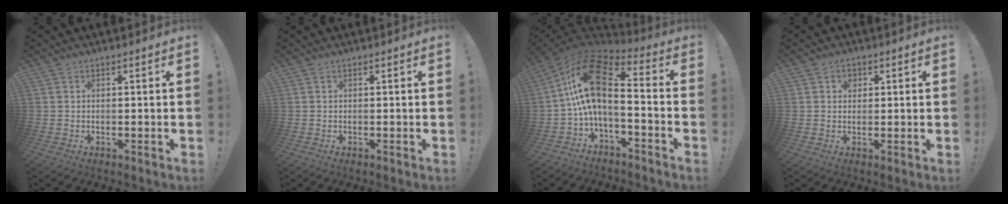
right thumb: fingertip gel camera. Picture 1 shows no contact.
{"total": 0.0}
{"total": 16.6, "force": [2.4, 7.9, 14.4], "torque": [-0.270, -0.004, 0.048]}
{"total": 2.6, "force": [0.8, 2.3, 1.1], "torque": [-0.009, -0.003, 0.012]}